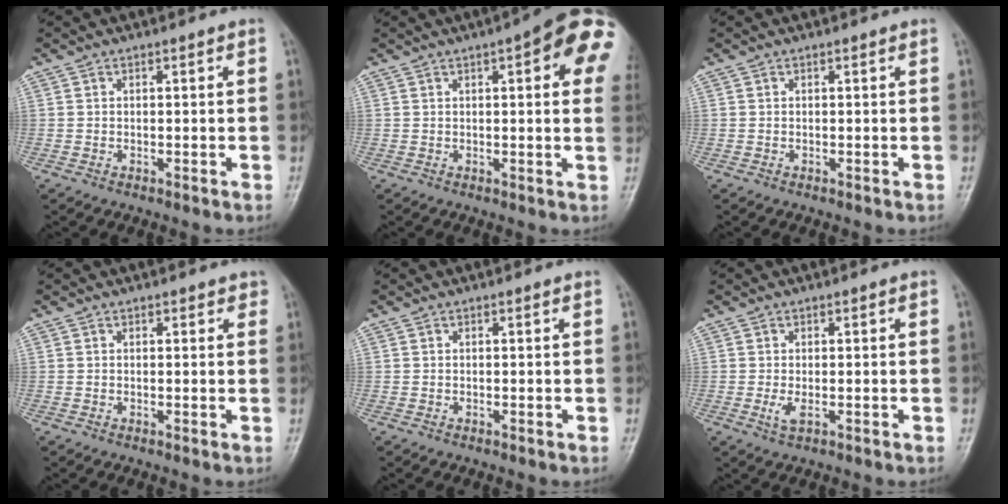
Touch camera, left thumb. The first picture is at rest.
{"total": 14.5, "force": [4.6, 4.1, 13.1], "torque": [-0.142, -0.001, 0.042]}
{"total": 0.0}
{"total": 1.2, "force": [0.8, 0.8, 0.5], "torque": [0.005, -0.003, 0.005]}
{"total": 0.0}
{"total": 2.5, "force": [-0.4, 1.0, 2.3], "torque": [-0.051, -0.001, -0.006]}